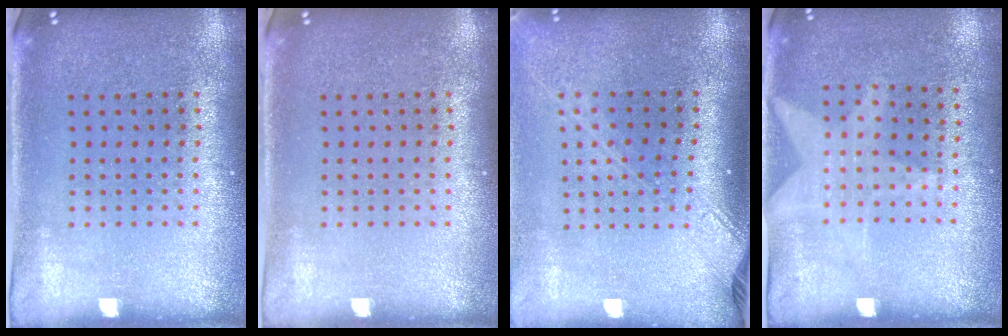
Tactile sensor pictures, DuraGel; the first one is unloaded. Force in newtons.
{"total": 0.0}
{"total": 2.1, "press": 1.6, "slide": 1.4}
{"total": 1.1, "press": 0.8, "slide": 0.8}